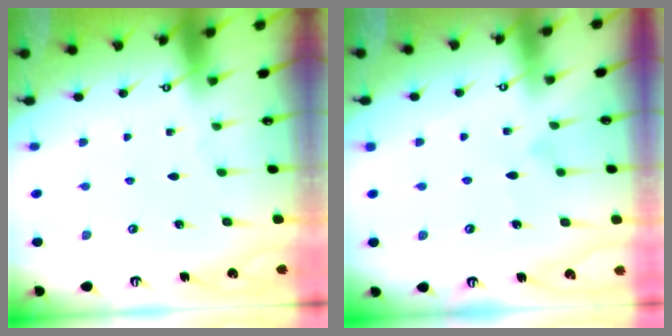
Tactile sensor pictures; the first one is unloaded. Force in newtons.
{"total": 8.5, "press": 8.5, "slide": 0.4}